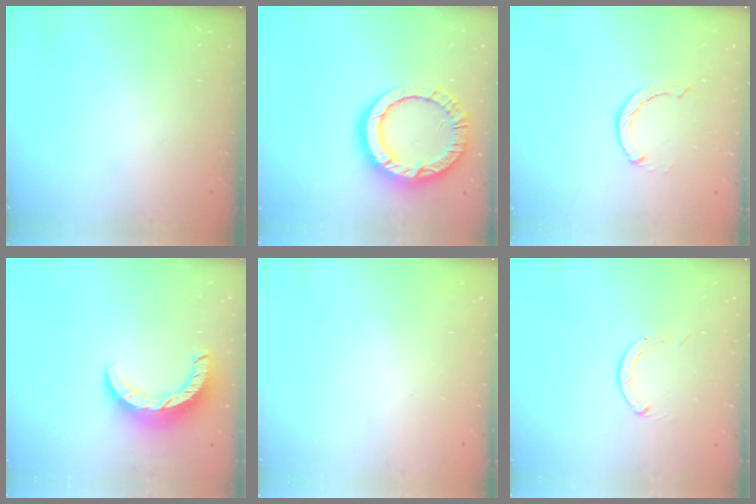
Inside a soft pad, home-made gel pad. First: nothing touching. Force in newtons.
{"total": 19.2, "press": 19.1, "slide": 1.9}
{"total": 0.6, "press": 0.6, "slide": 0.2}
{"total": 12.8, "press": 12.8, "slide": 0.7}
{"total": 0.0}
{"total": 0.0}